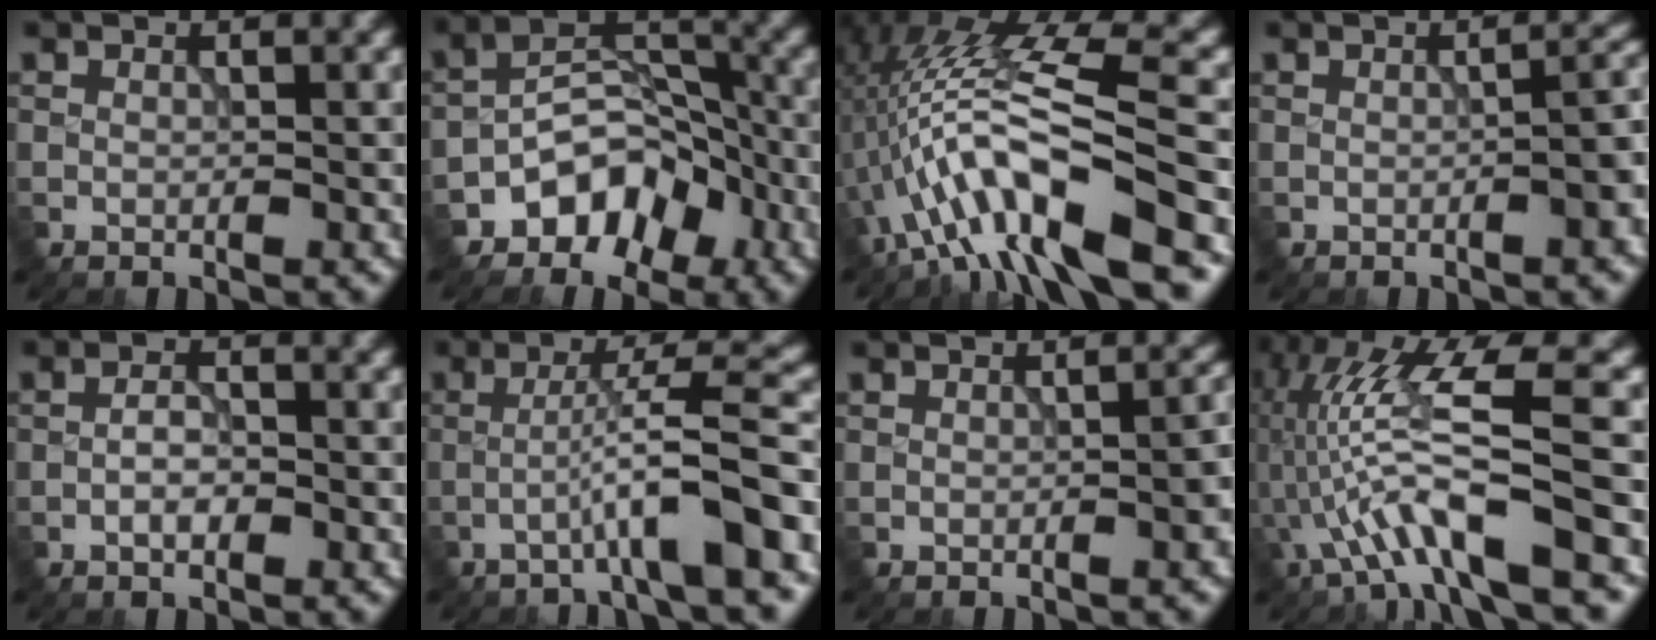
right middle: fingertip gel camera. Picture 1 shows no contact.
{"total": 5.9, "force": [-3.6, 3.9, 2.6], "torque": [-0.020, 0.006, -0.066]}
{"total": 11.0, "force": [-2.9, 3.0, 10.1], "torque": [-0.181, 0.021, -0.051]}
{"total": 4.9, "force": [-0.5, 1.8, 4.5], "torque": [-0.038, 0.003, 0.002]}
{"total": 2.0, "force": [-0.7, 1.0, 1.6], "torque": [-0.029, 0.000, -0.016]}
{"total": 7.3, "force": [-2.5, 0.7, 6.8], "torque": [-0.101, 0.028, -0.047]}
{"total": 4.1, "force": [-0.3, 1.8, 3.7], "torque": [-0.020, 0.004, 0.006]}
{"total": 9.9, "force": [-2.8, 1.8, 9.3], "torque": [-0.184, 0.015, -0.046]}